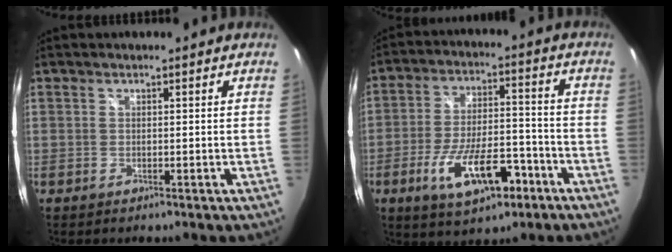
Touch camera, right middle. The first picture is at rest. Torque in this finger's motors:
{"motor_torque": [1.51, -0.62, 0.28, 0.19]}